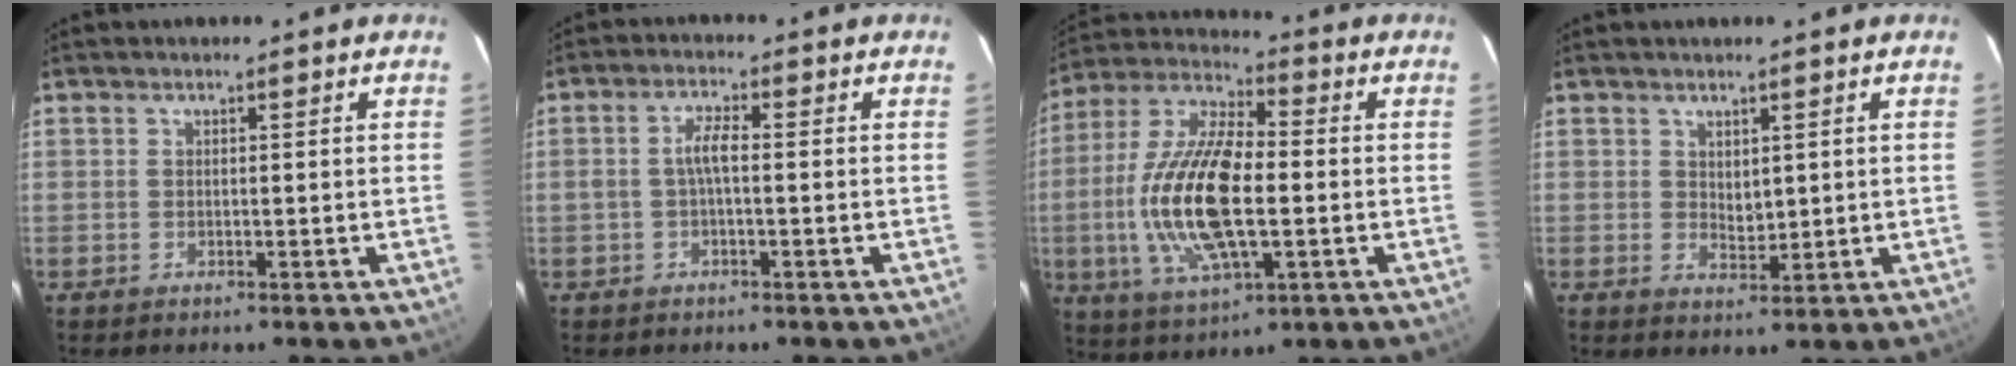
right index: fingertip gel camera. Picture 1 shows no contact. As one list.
[{"total": 3.2, "force": [-0.4, 0.7, 3.1], "torque": [-0.061, 0.008, -0.006]}, {"total": 18.8, "force": [-2.5, 7.0, 17.2], "torque": [-0.354, -0.003, -0.048]}, {"total": 2.5, "force": [1.2, 1.6, 1.5], "torque": [-0.020, -0.001, 0.024]}]